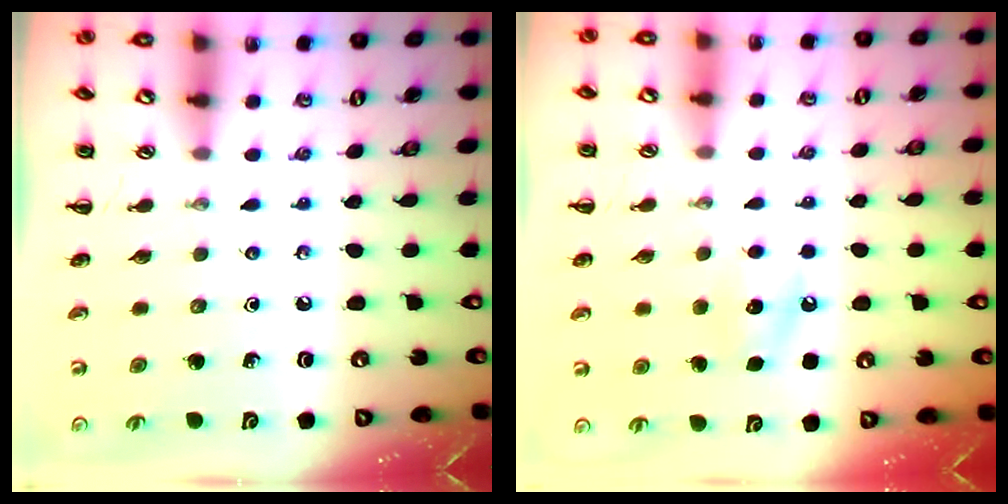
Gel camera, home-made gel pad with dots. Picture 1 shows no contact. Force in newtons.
{"total": 6.5, "press": 6.3, "slide": 1.6}